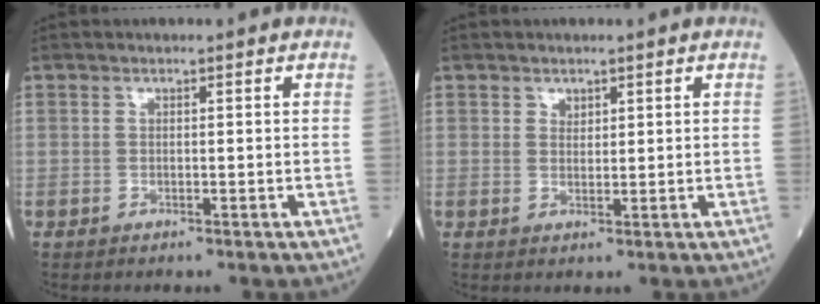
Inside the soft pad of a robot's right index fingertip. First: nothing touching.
{"total": 1.3, "force": [0.9, 0.9, 0.4], "torque": [-0.004, -0.002, 0.018]}